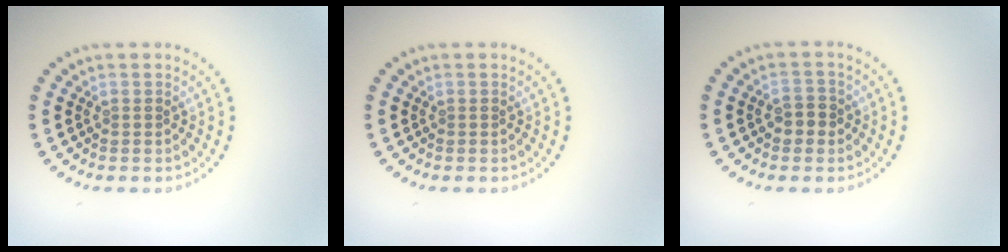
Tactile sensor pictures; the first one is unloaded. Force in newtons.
{"total": 0.0}
{"total": 1.9, "press": 1.8, "slide": 0.4}